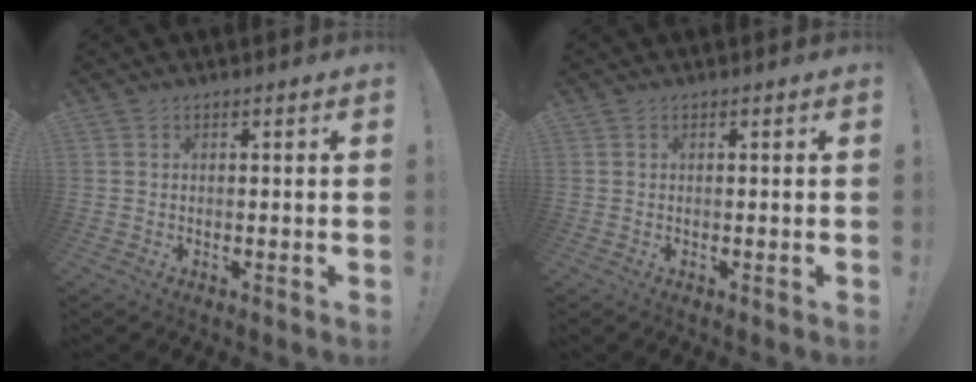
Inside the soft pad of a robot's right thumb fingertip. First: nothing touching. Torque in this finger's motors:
{"motor_torque": [-0.08, -0.08, 0.04, 0.00, 0.00]}